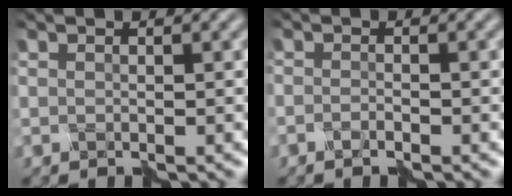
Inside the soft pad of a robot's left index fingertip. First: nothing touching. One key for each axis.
{"total": 1.5, "fx": -1.2, "fy": 0.3, "fz": 0.7, "tx": -0.012, "ty": -0.001, "tz": -0.030}